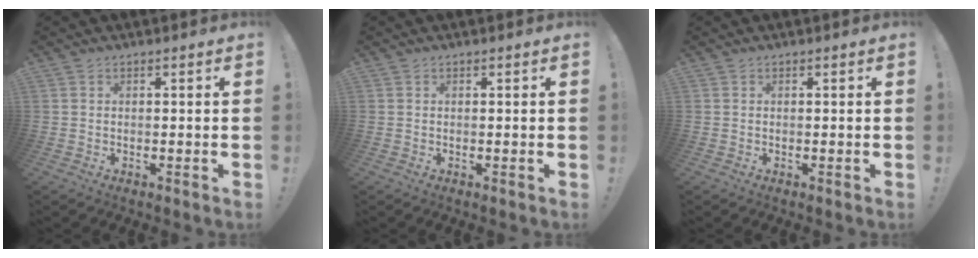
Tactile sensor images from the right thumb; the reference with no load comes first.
{"total": 0.0}
{"total": 0.0}